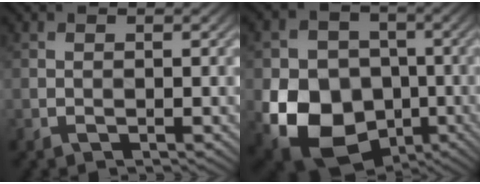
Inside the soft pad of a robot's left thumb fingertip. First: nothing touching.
{"total": 15.6, "force": [-4.0, 13.1, 7.5], "torque": [-0.173, -0.054, -0.075]}